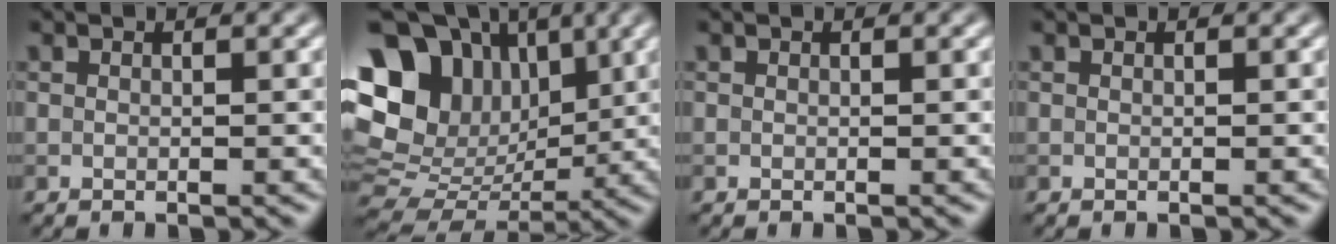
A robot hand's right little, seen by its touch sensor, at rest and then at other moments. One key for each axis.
{"total": 17.5, "fx": 5.5, "fy": 13.6, "fz": 9.5, "tx": -0.202, "ty": 0.042, "tz": 0.106}
{"total": 0.0}
{"total": 0.0}